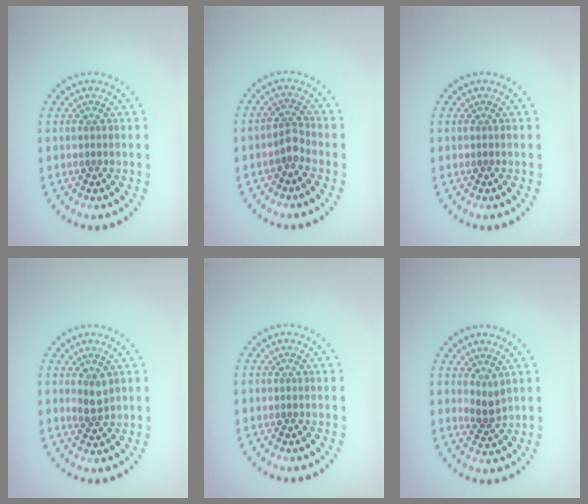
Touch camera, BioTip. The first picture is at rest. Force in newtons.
{"total": 1.7, "press": 1.3, "slide": 1.2}
{"total": 0.0}
{"total": 1.6, "press": 1.4, "slide": 0.8}
{"total": 0.0}
{"total": 1.6, "press": 1.1, "slide": 1.2}